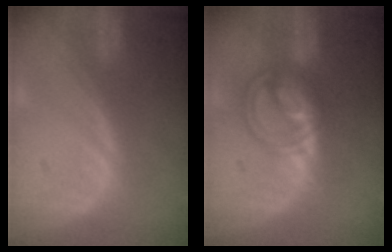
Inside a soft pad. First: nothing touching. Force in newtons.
{"total": 6.2, "press": 6.2, "slide": 0.2}